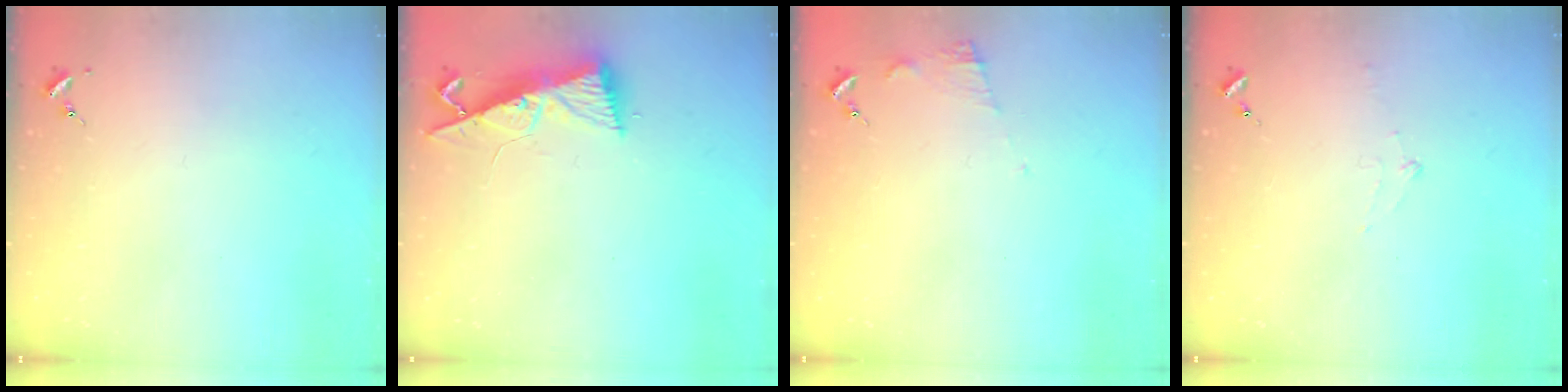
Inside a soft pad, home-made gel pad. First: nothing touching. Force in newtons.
{"total": 8.5, "press": 8.5, "slide": 1.0}
{"total": 6.7, "press": 6.7, "slide": 0.5}
{"total": 6.7, "press": 6.7, "slide": 0.7}